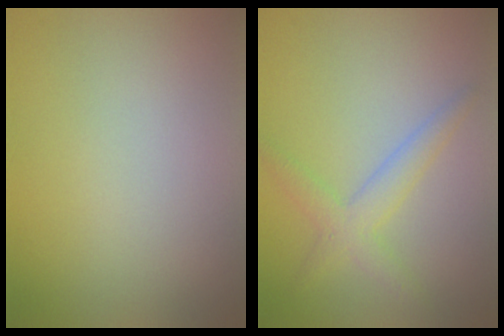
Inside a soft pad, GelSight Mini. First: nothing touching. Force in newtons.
{"total": 2.6, "press": 2.6, "slide": 0.1}